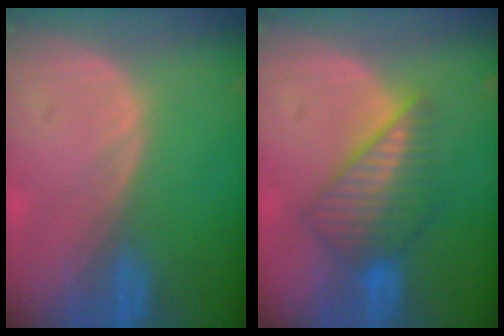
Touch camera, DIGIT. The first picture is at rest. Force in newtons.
{"total": 6.6, "press": 6.5, "slide": 1.2}